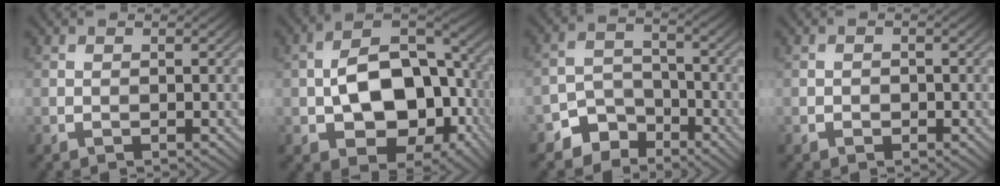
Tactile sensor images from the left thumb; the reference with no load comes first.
{"total": 14.5, "force": [-2.5, 9.4, 10.8], "torque": [-0.173, -0.004, -0.043]}
{"total": 5.5, "force": [-4.1, 3.5, 1.4], "torque": [-0.022, -0.002, -0.083]}
{"total": 0.9, "force": [-0.5, 0.7, 0.3], "torque": [-0.003, -0.001, -0.009]}